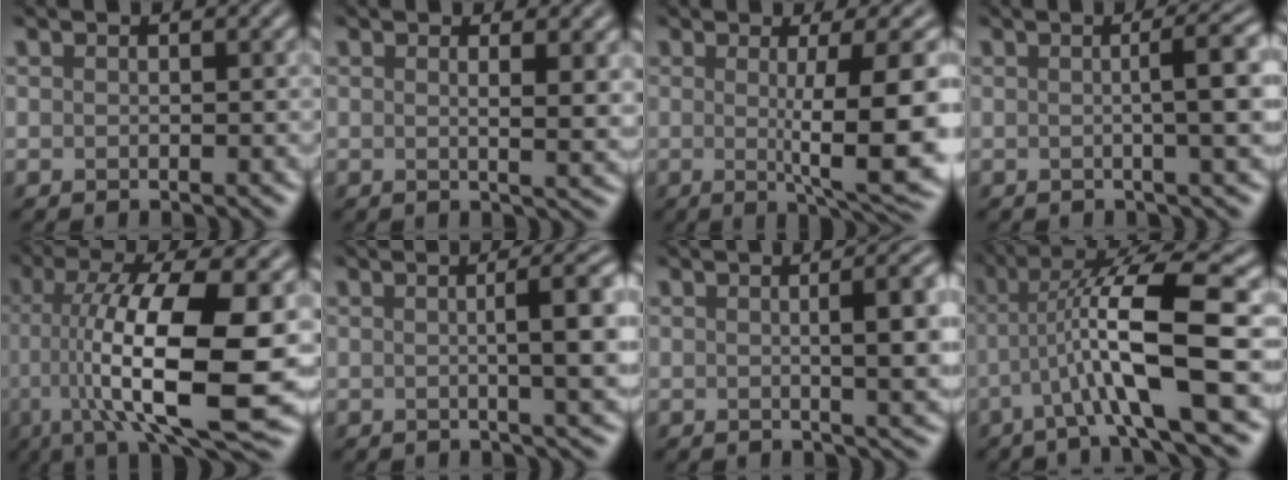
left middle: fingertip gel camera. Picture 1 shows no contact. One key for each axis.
{"total": 3.4, "fx": 0.9, "fy": 1.1, "fz": 3.1, "tx": -0.032, "ty": 0.006, "tz": 0.006}
{"total": 9.7, "fx": -0.4, "fy": 1.9, "fz": 9.5, "tx": -0.122, "ty": -0.007, "tz": -0.004}
{"total": 5.2, "fx": 0.3, "fy": 1.2, "fz": 5.1, "tx": -0.056, "ty": 0.015, "tz": 0.002}
{"total": 13.3, "fx": -1.0, "fy": 3.7, "fz": 12.8, "tx": -0.210, "ty": -0.001, "tz": -0.010}
{"total": 6.9, "fx": 0.6, "fy": 1.8, "fz": 6.7, "tx": -0.069, "ty": 0.012, "tz": 0.010}
{"total": 7.6, "fx": 0.8, "fy": 2.5, "fz": 7.1, "tx": -0.054, "ty": 0.017, "tz": 0.005}
{"total": 9.5, "fx": -1.3, "fy": 1.9, "fz": 9.2, "tx": -0.161, "ty": 0.015, "tz": -0.029}